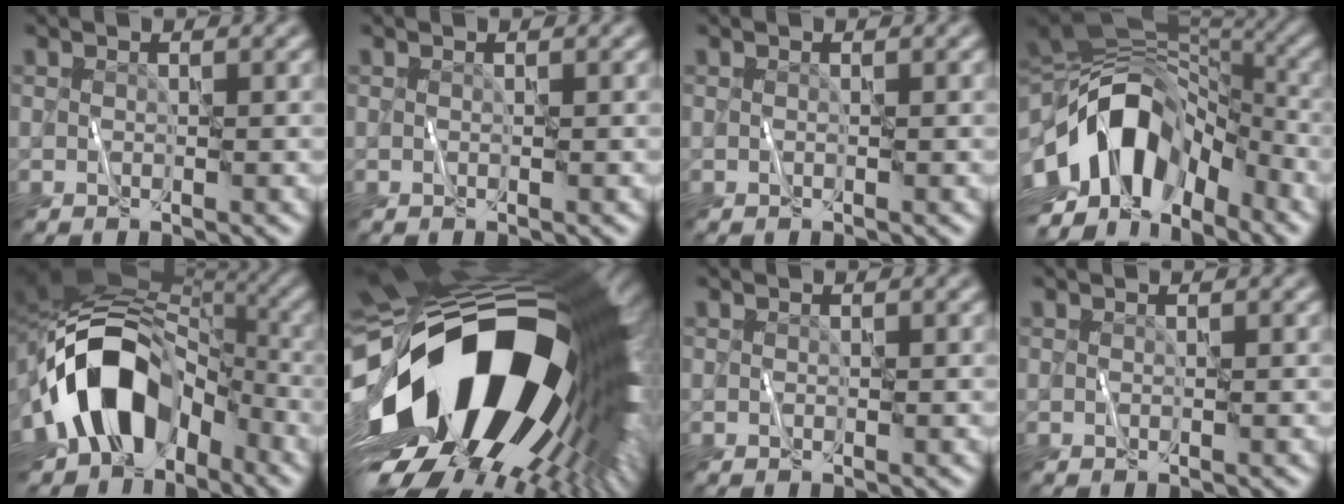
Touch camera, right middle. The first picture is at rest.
{"total": 0.0}
{"total": 0.0}
{"total": 13.2, "force": [-3.8, 8.1, 9.7], "torque": [-0.167, 0.016, -0.085]}
{"total": 13.1, "force": [-4.8, 8.7, 8.6], "torque": [-0.143, 0.012, -0.094]}
{"total": 21.2, "force": [-2.9, 11.2, 17.8], "torque": [-0.326, -0.070, -0.044]}
{"total": 0.0}
{"total": 0.0}